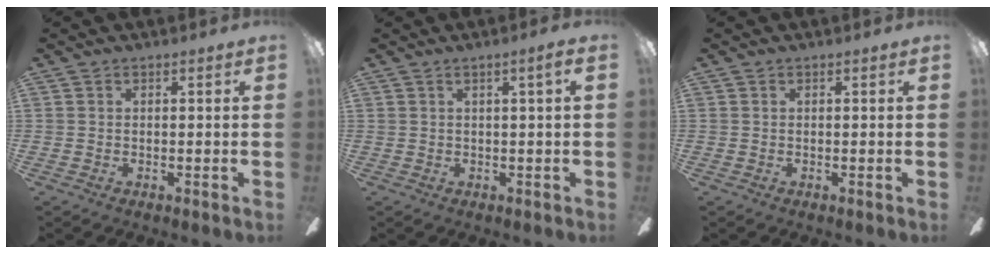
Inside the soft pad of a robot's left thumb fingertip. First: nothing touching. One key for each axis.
{"total": 2.6, "fx": 1.0, "fy": 0.2, "fz": 2.4, "tx": -0.040, "ty": -0.002, "tz": 0.013}
{"total": 0.0}